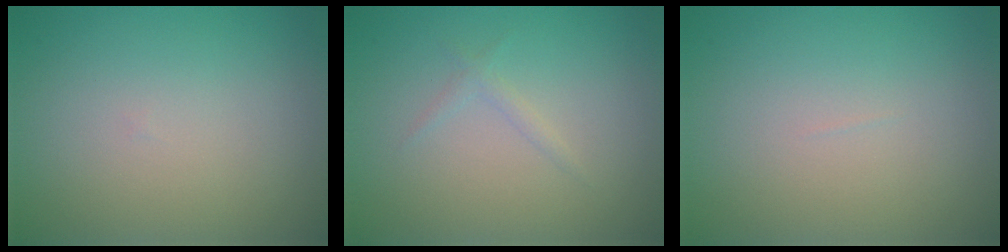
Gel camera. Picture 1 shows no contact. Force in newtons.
{"total": 0.8, "press": 0.8, "slide": 0.1}
{"total": 0.0}